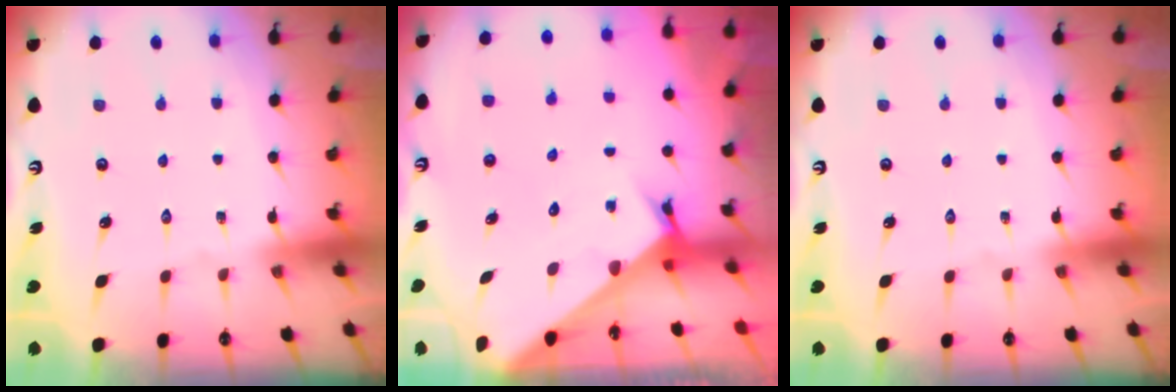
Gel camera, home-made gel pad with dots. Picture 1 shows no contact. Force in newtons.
{"total": 2.6, "press": 2.6, "slide": 0.2}
{"total": 0.0}